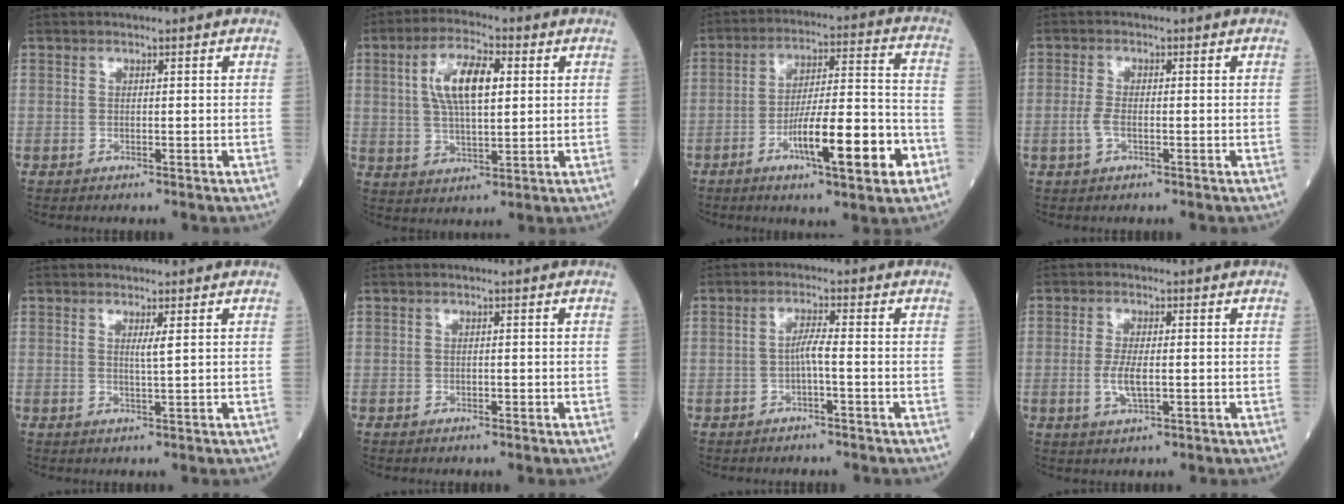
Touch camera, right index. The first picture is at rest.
{"total": 9.7, "force": [2.5, 3.3, 8.7], "torque": [-0.170, 0.014, 0.048]}
{"total": 15.1, "force": [-6.4, 1.9, 13.6], "torque": [-0.227, 0.007, -0.093]}
{"total": 2.3, "force": [-0.6, 0.9, 2.0], "torque": [-0.053, -0.001, -0.011]}
{"total": 1.4, "force": [0.6, -0.3, 1.3], "torque": [-0.028, -0.005, 0.014]}
{"total": 0.0}
{"total": 2.4, "force": [-0.7, -0.1, 2.3], "torque": [-0.042, 0.004, -0.012]}
{"total": 3.9, "force": [-0.5, 1.1, 3.7], "torque": [-0.084, -0.005, -0.006]}